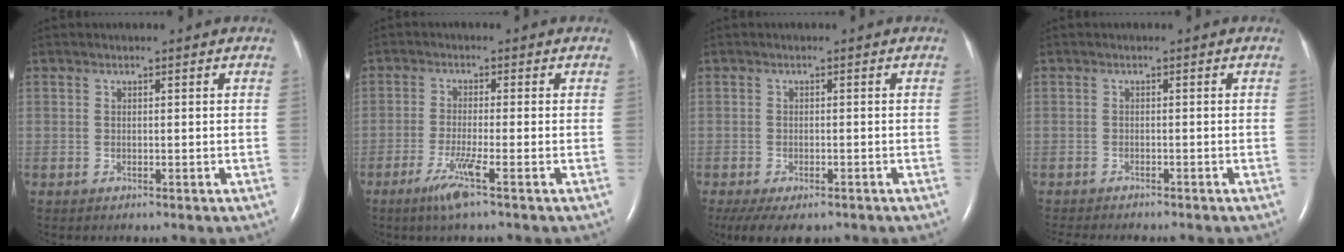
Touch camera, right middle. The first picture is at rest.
{"total": 4.6, "force": [-2.6, -0.7, 3.8], "torque": [-0.082, -0.014, -0.055]}
{"total": 7.6, "force": [-5.3, 3.3, 4.4], "torque": [-0.073, -0.011, -0.081]}
{"total": 6.8, "force": [-6.1, 1.2, 2.9], "torque": [-0.038, -0.008, -0.085]}